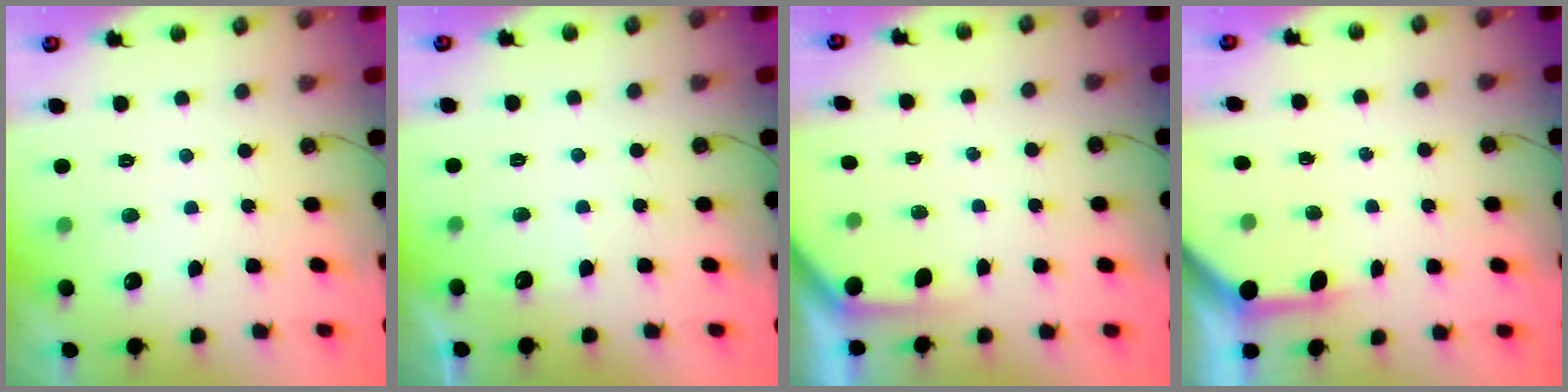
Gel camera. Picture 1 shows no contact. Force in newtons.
{"total": 2.8, "press": 2.8, "slide": 0.5}
{"total": 1.9, "press": 1.9, "slide": 0.2}
{"total": 3.4, "press": 3.4, "slide": 0.4}